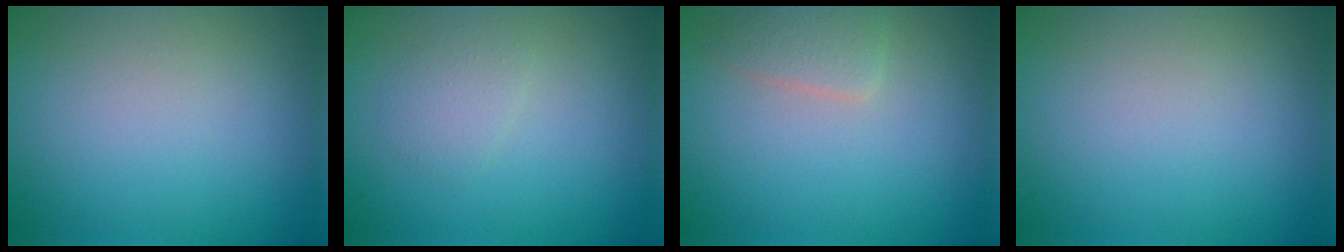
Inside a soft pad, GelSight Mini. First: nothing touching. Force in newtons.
{"total": 1.4, "press": 1.4, "slide": 0.1}
{"total": 2.0, "press": 2.0, "slide": 0.1}
{"total": 0.0}